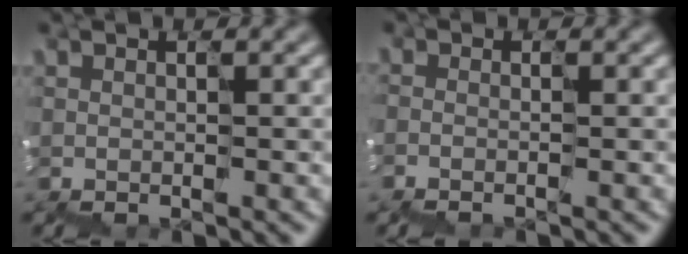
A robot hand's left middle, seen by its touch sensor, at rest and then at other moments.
{"total": 1.1, "force": [-1.1, -0.2, -0.1], "torque": [0.010, -0.018, -0.022]}